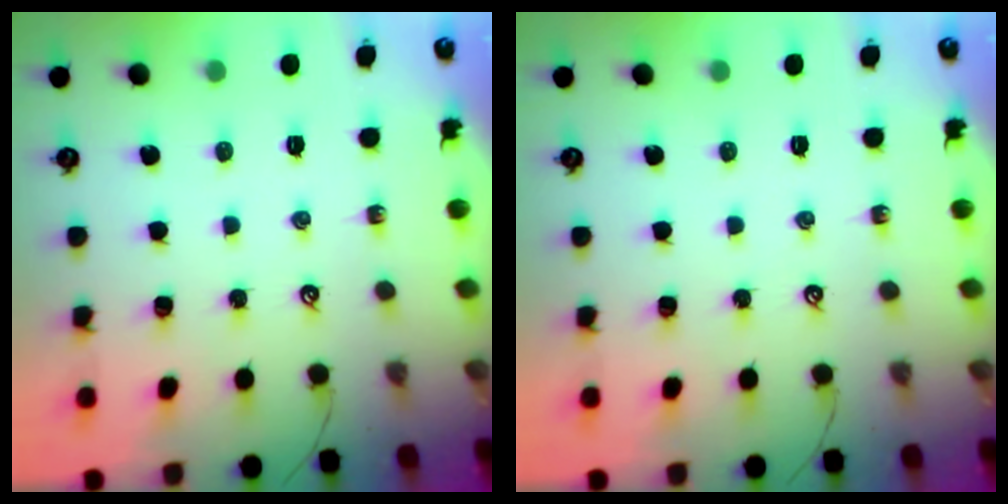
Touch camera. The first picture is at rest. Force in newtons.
{"total": 0.0}